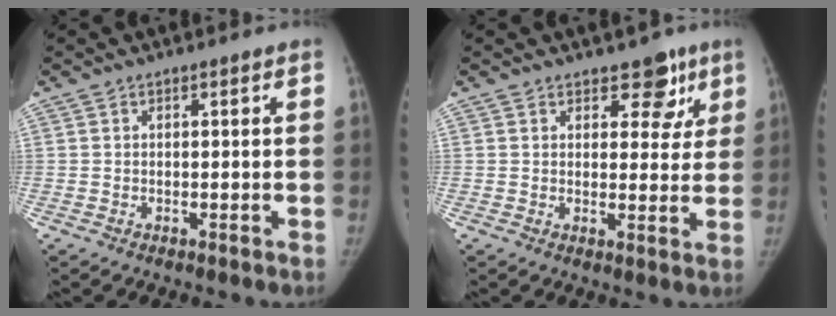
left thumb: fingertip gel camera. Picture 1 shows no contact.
{"total": 6.3, "force": [3.9, 3.9, 3.1], "torque": [0.008, -0.014, 0.049]}